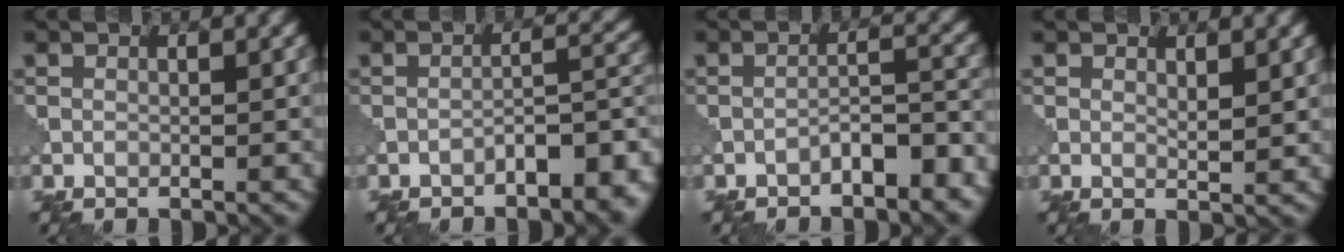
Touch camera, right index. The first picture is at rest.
{"total": 5.3, "force": [-3.2, 2.0, 3.8], "torque": [-0.047, 0.016, -0.044]}
{"total": 3.7, "force": [-2.4, 1.3, 2.5], "torque": [-0.037, 0.014, -0.037]}
{"total": 1.2, "force": [0.8, 0.4, 0.7], "torque": [-0.012, -0.003, 0.017]}